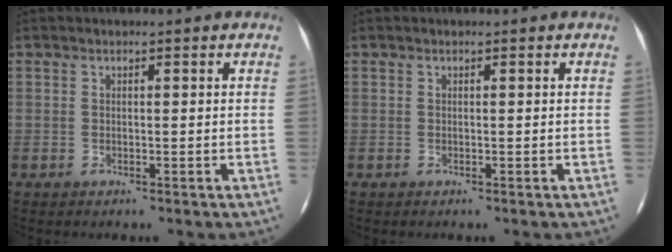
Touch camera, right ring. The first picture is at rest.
{"total": 0.0}